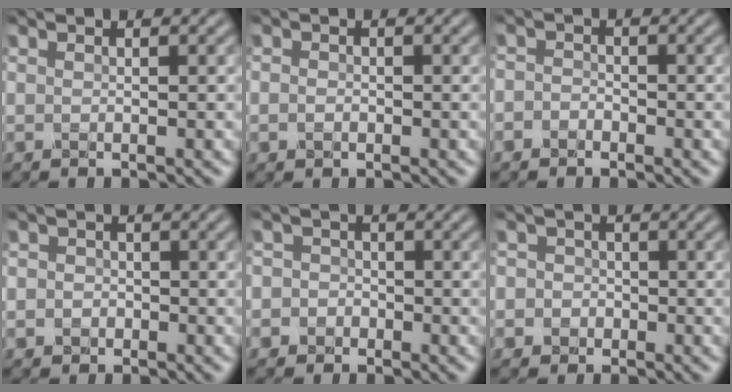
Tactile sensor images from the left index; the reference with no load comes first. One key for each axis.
{"total": 1.0, "fx": -0.3, "fy": 0.8, "fz": 0.5, "tx": -0.008, "ty": -0.002, "tz": -0.008}
{"total": 1.2, "fx": -0.7, "fy": 0.9, "fz": 0.3, "tx": 0.004, "ty": 0.002, "tz": -0.020}
{"total": 2.0, "fx": -0.2, "fy": 1.9, "fz": 0.7, "tx": 0.009, "ty": 0.003, "tz": -0.021}
{"total": 3.4, "fx": -1.0, "fy": 3.2, "fz": 0.6, "tx": 0.019, "ty": 0.010, "tz": -0.045}
{"total": 3.6, "fx": -0.5, "fy": 3.5, "fz": 0.9, "tx": 0.014, "ty": 0.014, "tz": -0.038}